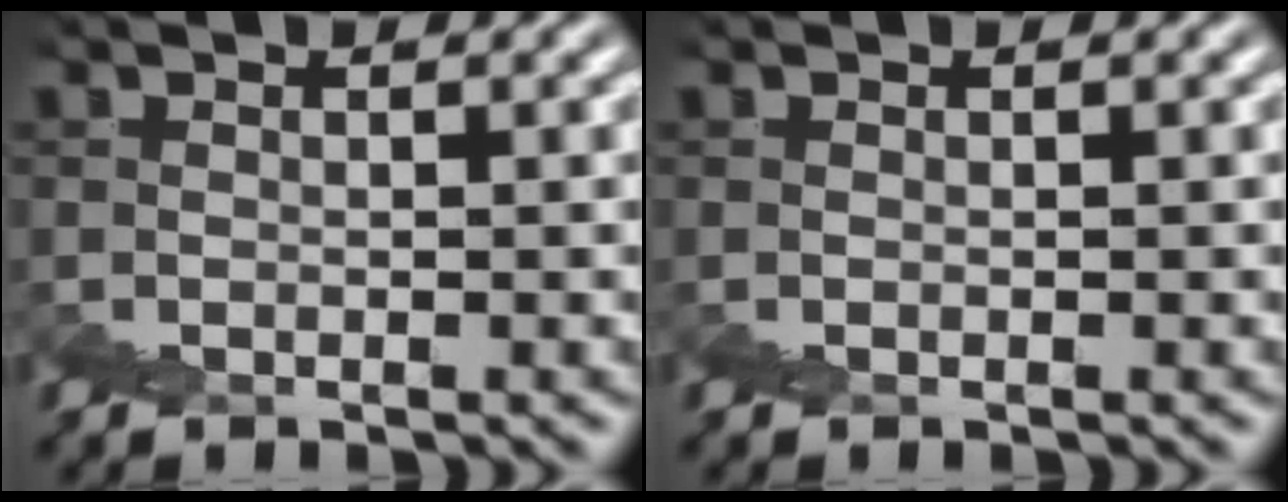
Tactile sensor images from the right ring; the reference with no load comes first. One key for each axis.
{"total": 0.0}